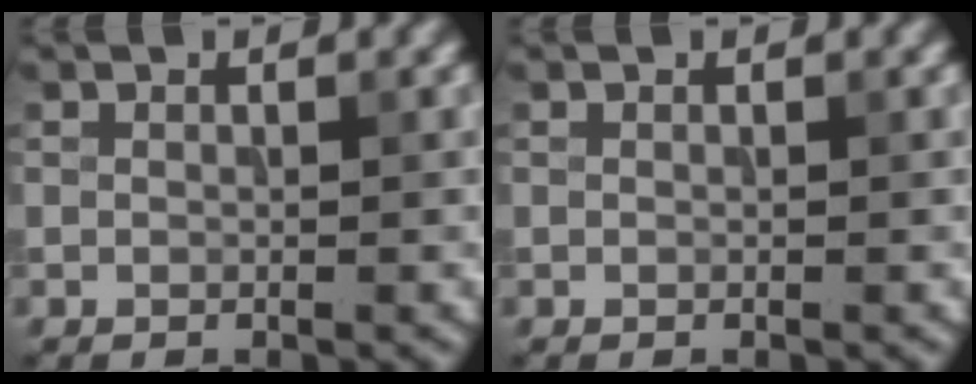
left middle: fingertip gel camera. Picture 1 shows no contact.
{"total": 0.0}